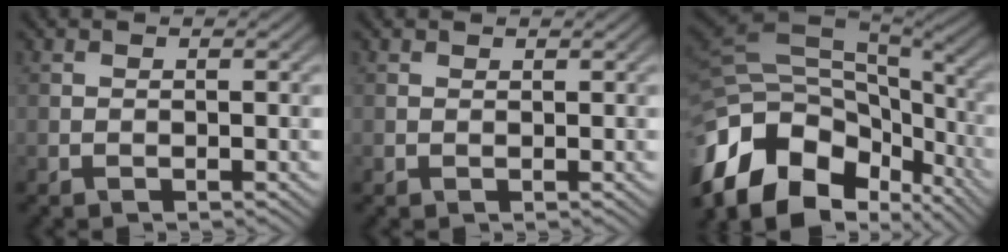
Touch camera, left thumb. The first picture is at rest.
{"total": 0.6, "force": [0.5, 0.3, 0.1], "torque": [0.000, 0.000, 0.011]}
{"total": 16.7, "force": [-6.8, 10.4, 11.1], "torque": [-0.258, -0.023, -0.108]}